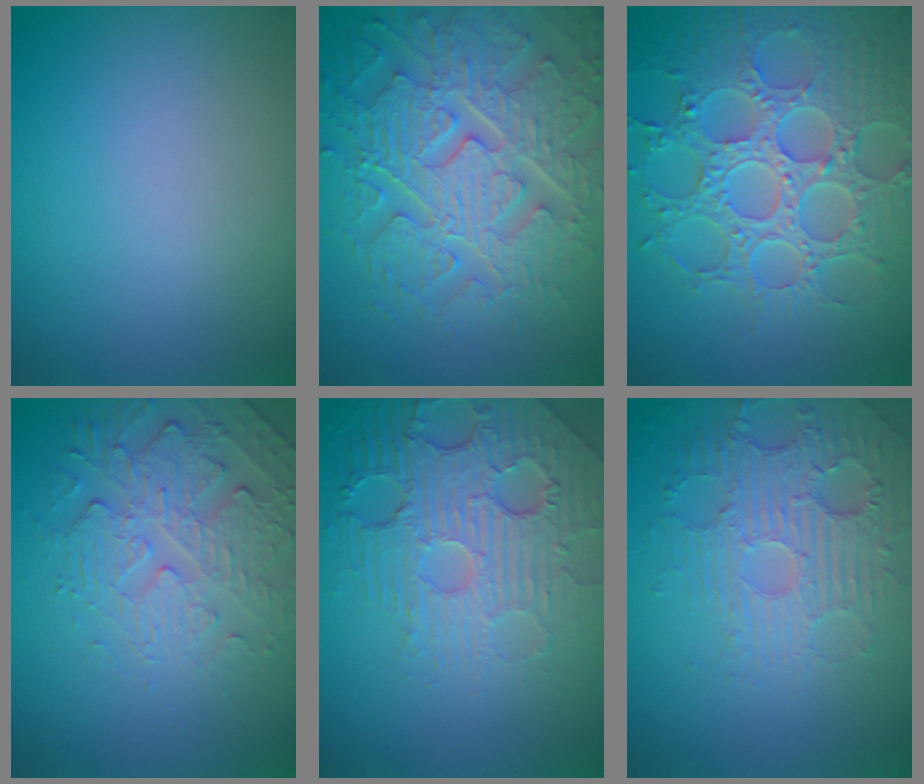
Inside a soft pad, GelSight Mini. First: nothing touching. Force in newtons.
{"total": 9.4, "press": 6.8, "slide": 6.5}
{"total": 8.8, "press": 6.4, "slide": 5.9}
{"total": 4.8, "press": 3.5, "slide": 3.2}
{"total": 6.1, "press": 4.9, "slide": 3.7}
{"total": 4.1, "press": 3.7, "slide": 1.8}